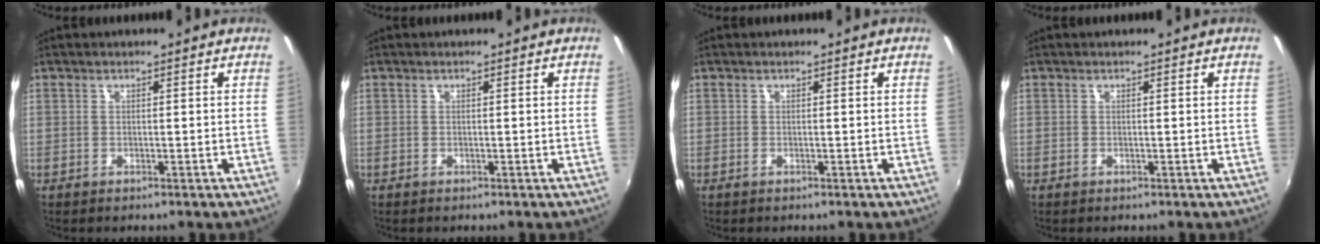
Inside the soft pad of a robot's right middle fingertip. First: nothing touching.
{"total": 0.0}
{"total": 0.0}
{"total": 0.0}